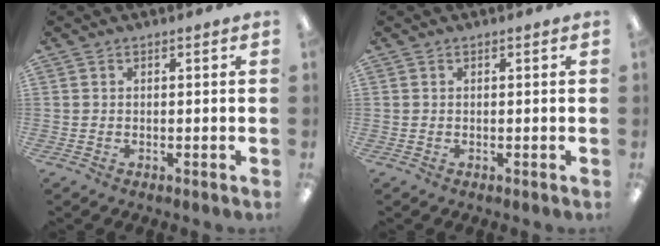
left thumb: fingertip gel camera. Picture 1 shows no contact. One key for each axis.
{"total": 0.0}